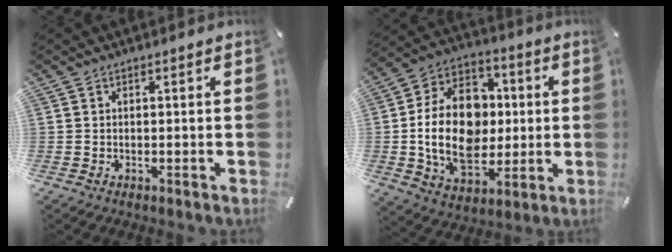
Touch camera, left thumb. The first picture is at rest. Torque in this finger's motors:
{"motor_torque": [2.53, 2.48, 0.87, 0.37, 0.28]}